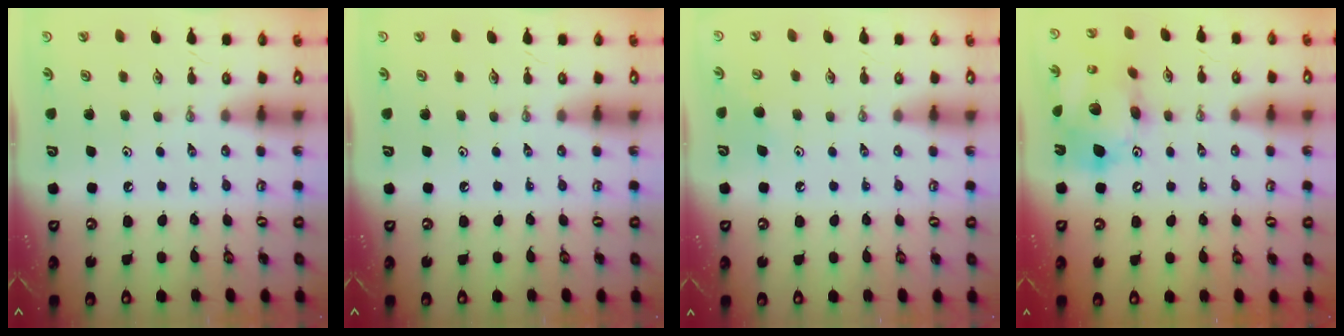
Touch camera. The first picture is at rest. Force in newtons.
{"total": 0.0}
{"total": 4.9, "press": 4.8, "slide": 0.5}
{"total": 17.1, "press": 16.9, "slide": 2.2}